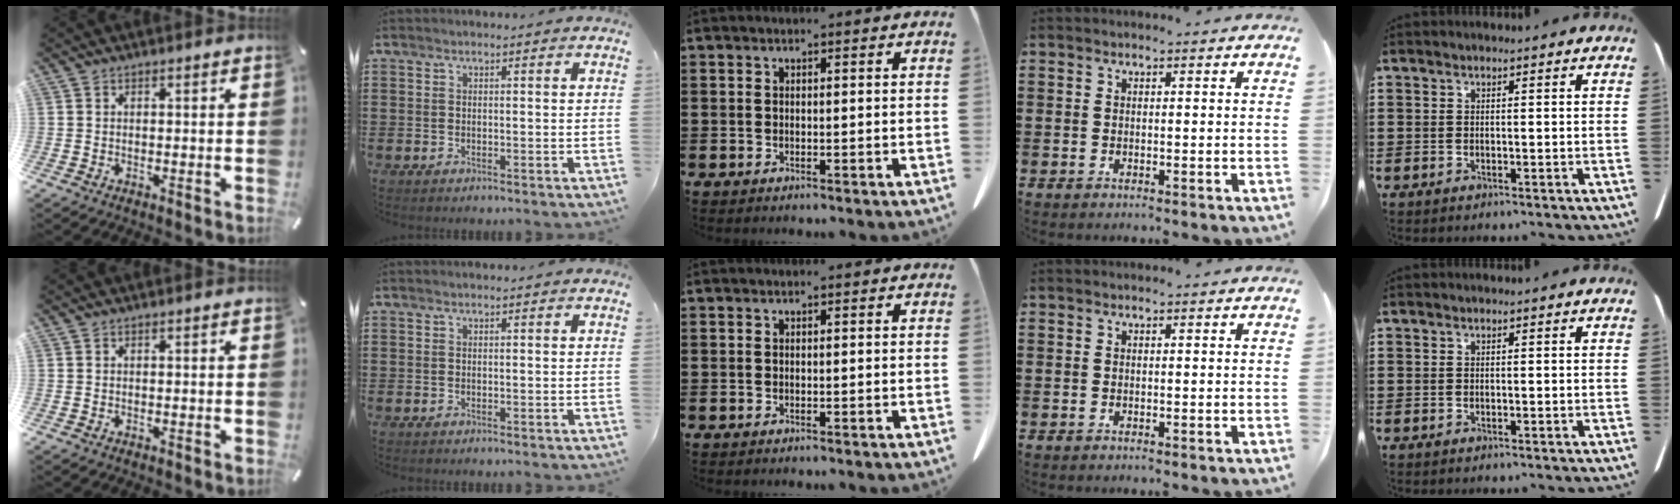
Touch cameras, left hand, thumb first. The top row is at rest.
{}